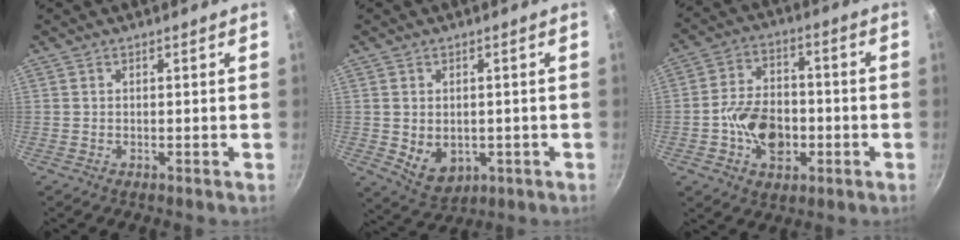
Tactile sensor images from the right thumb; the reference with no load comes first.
{"total": 7.0, "force": [-0.7, 5.2, 4.6], "torque": [-0.057, -0.010, 0.007]}
{"total": 12.7, "force": [-3.5, 9.1, 8.2], "torque": [-0.110, 0.034, -0.065]}